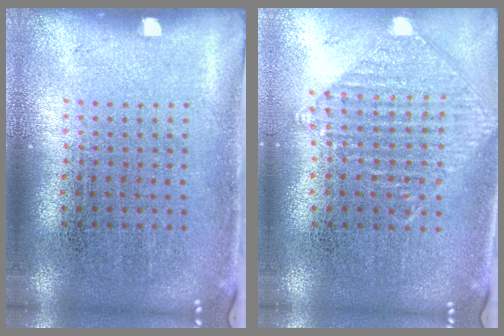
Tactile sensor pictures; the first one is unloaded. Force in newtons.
{"total": 0.9, "press": 0.9, "slide": 0.1}